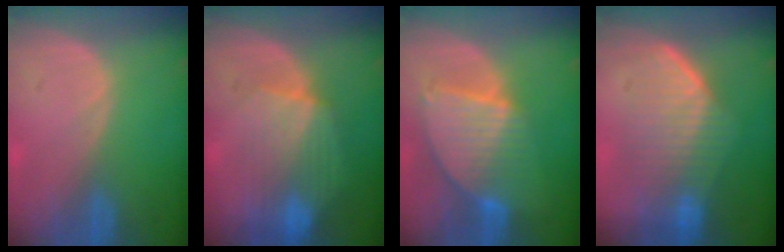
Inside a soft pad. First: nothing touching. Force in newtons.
{"total": 8.5, "press": 8.0, "slide": 3.0}
{"total": 8.5, "press": 7.5, "slide": 4.0}
{"total": 7.8, "press": 7.7, "slide": 0.6}